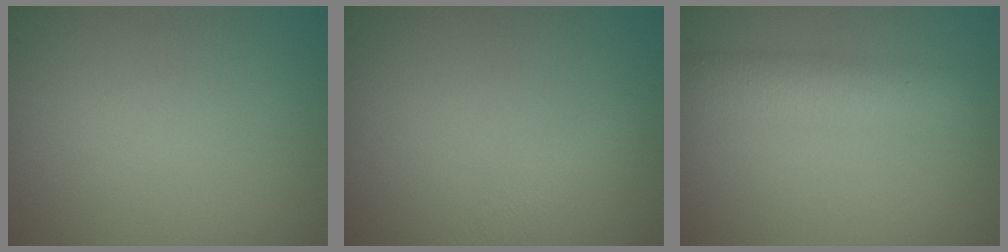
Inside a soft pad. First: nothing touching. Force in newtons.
{"total": 1.5, "press": 1.5, "slide": 0.0}
{"total": 3.3, "press": 3.3, "slide": 0.1}